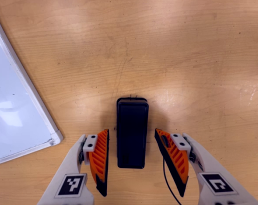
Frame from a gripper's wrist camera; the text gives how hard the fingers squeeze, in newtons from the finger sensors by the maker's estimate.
{"total": 0.0}